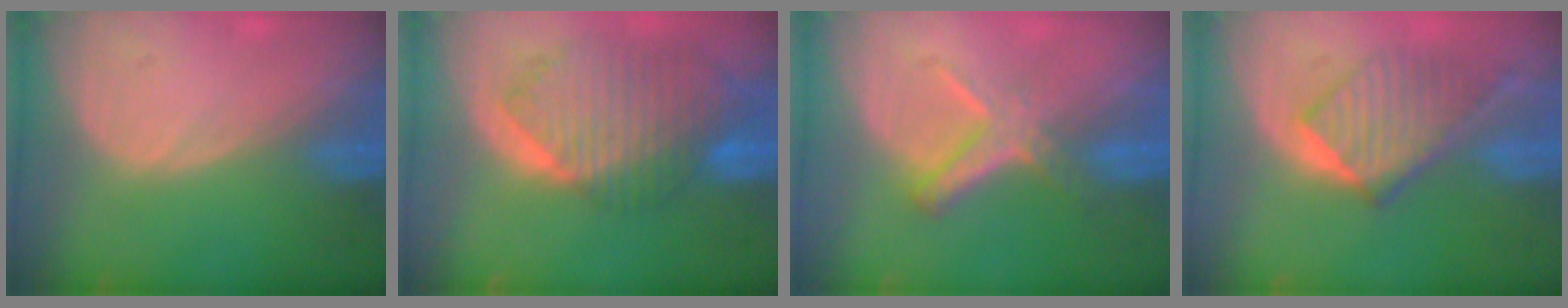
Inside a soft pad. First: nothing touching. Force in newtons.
{"total": 10.3, "press": 9.0, "slide": 5.1}
{"total": 5.6, "press": 5.1, "slide": 2.4}
{"total": 6.7, "press": 6.6, "slide": 0.6}